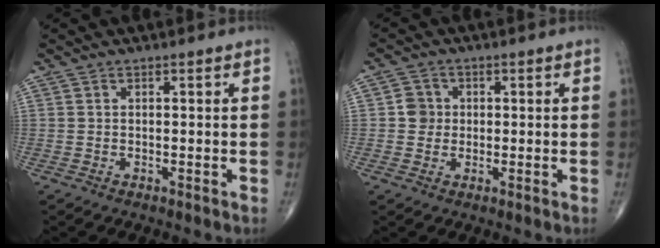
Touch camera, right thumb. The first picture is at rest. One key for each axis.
{"total": 3.4, "fx": 0.2, "fy": 3.3, "fz": 0.9, "tx": 0.005, "ty": 0.006, "tz": -0.001}